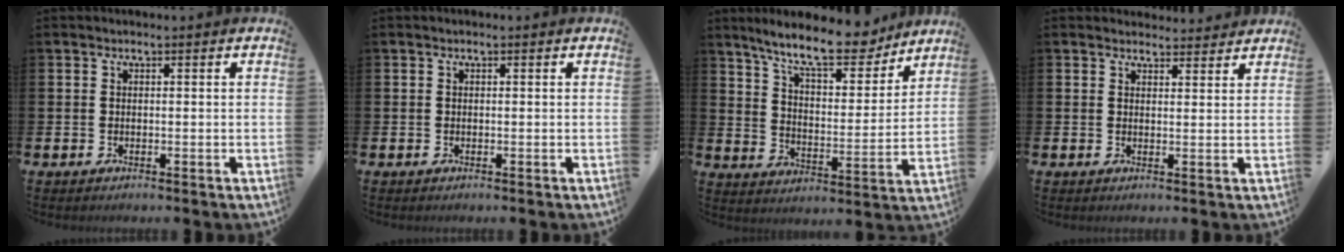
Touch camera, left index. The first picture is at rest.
{"total": 0.0}
{"total": 11.4, "force": [10.0, 2.8, 4.6], "torque": [-0.109, -0.059, 0.174]}
{"total": 2.6, "force": [2.6, 0.6, -0.1], "torque": [0.004, -0.014, 0.045]}